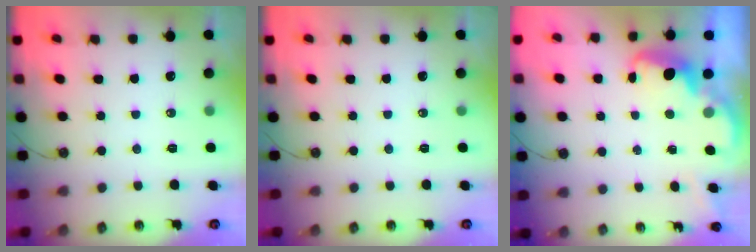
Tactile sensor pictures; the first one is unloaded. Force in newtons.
{"total": 0.0}
{"total": 2.7, "press": 2.6, "slide": 0.8}